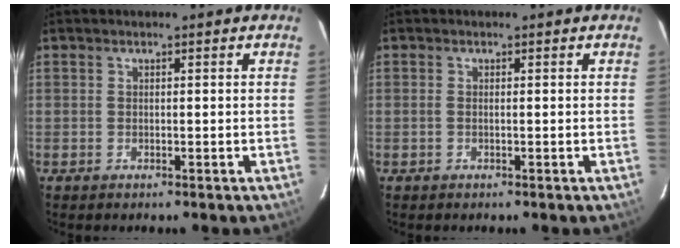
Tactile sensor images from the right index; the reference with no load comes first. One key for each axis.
{"total": 0.6, "fx": -0.1, "fy": 0.0, "fz": 0.6, "tx": -0.013, "ty": 0.000, "tz": -0.004}